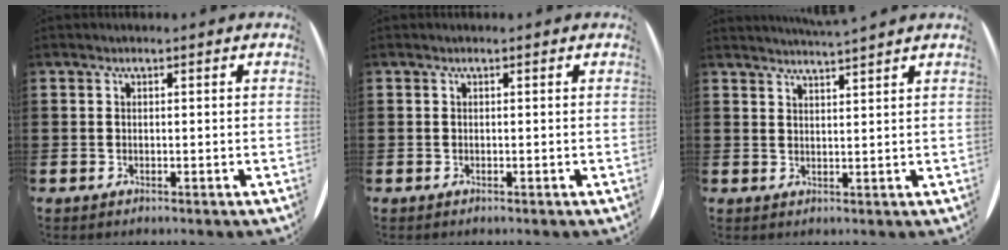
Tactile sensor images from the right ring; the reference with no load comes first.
{"total": 0.0}
{"total": 2.4, "force": [2.3, -0.9, -0.2], "torque": [0.003, -0.014, 0.042]}